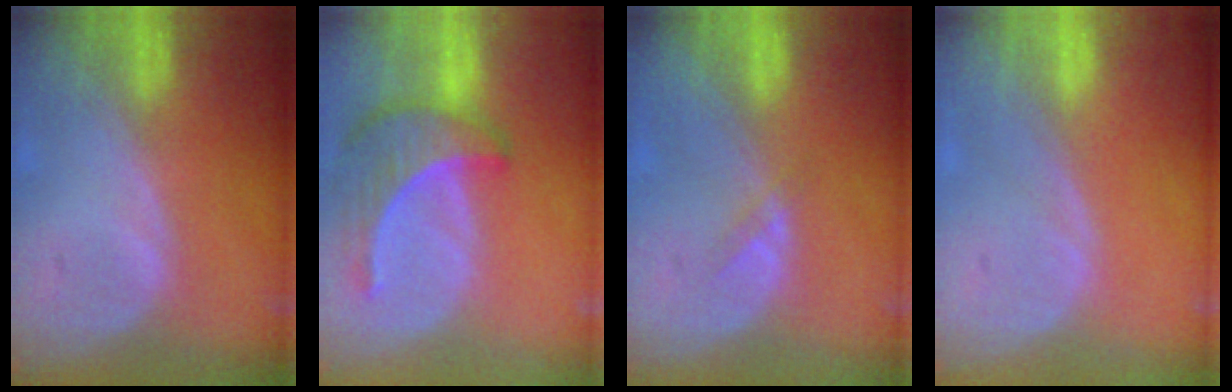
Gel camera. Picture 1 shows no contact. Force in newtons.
{"total": 7.6, "press": 7.3, "slide": 1.9}
{"total": 1.4, "press": 1.1, "slide": 0.8}
{"total": 0.0}